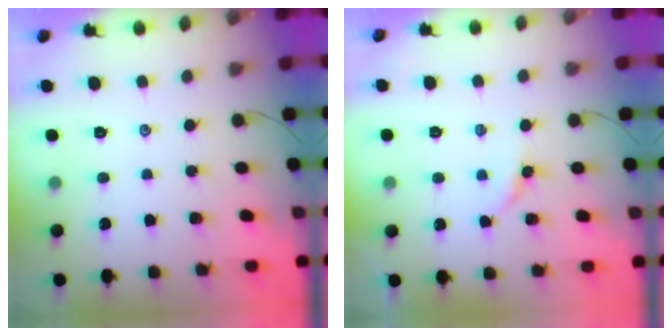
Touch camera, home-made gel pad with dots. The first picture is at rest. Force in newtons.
{"total": 2.9, "press": 2.9, "slide": 0.3}